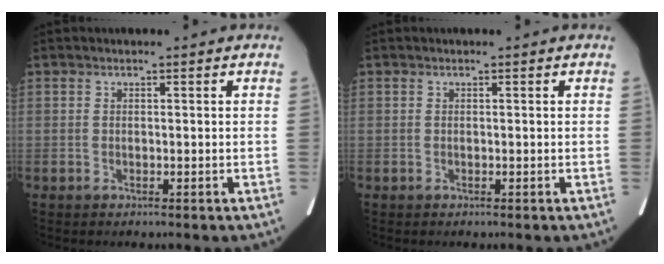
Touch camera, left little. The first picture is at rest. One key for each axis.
{"total": 0.0}